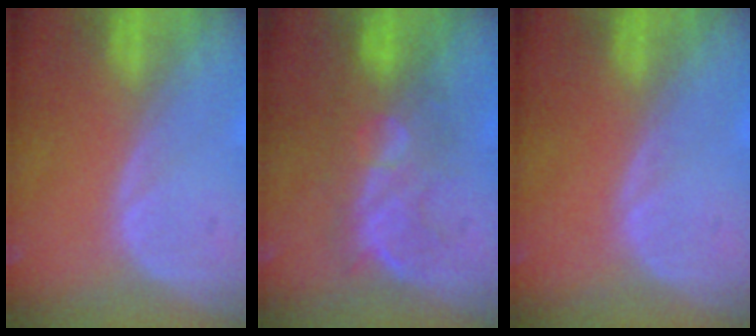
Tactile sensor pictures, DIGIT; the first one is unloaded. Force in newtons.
{"total": 7.9, "press": 7.8, "slide": 1.4}
{"total": 0.0}